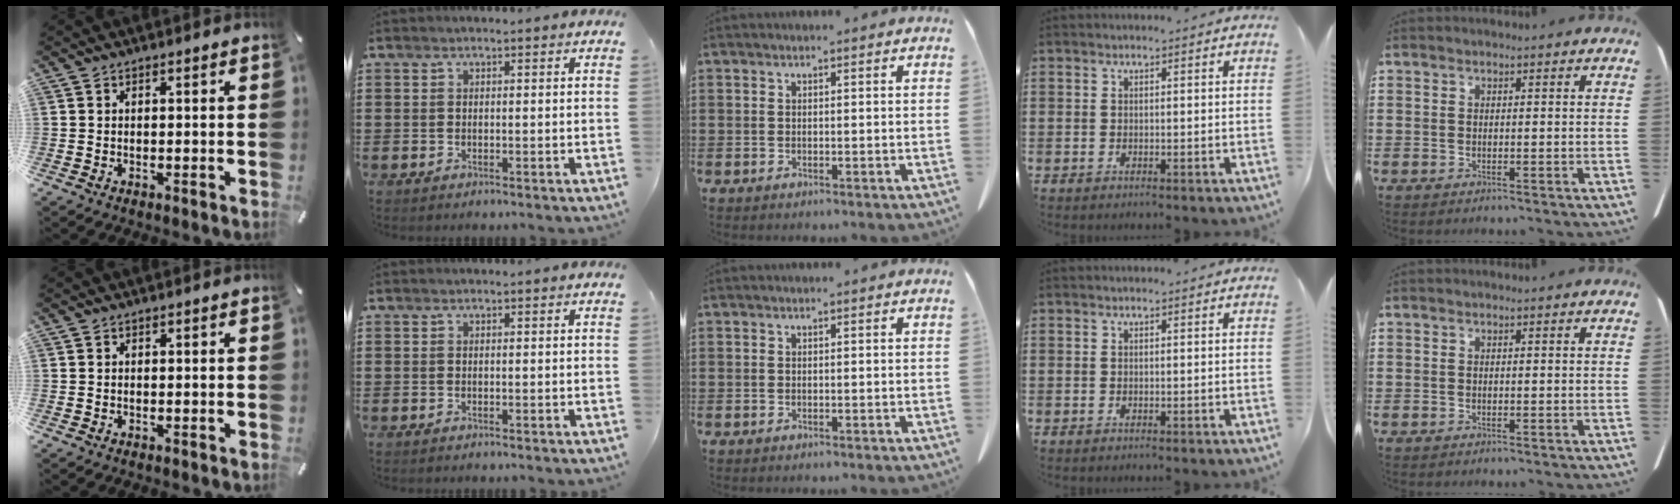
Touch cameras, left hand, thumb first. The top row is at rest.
{}